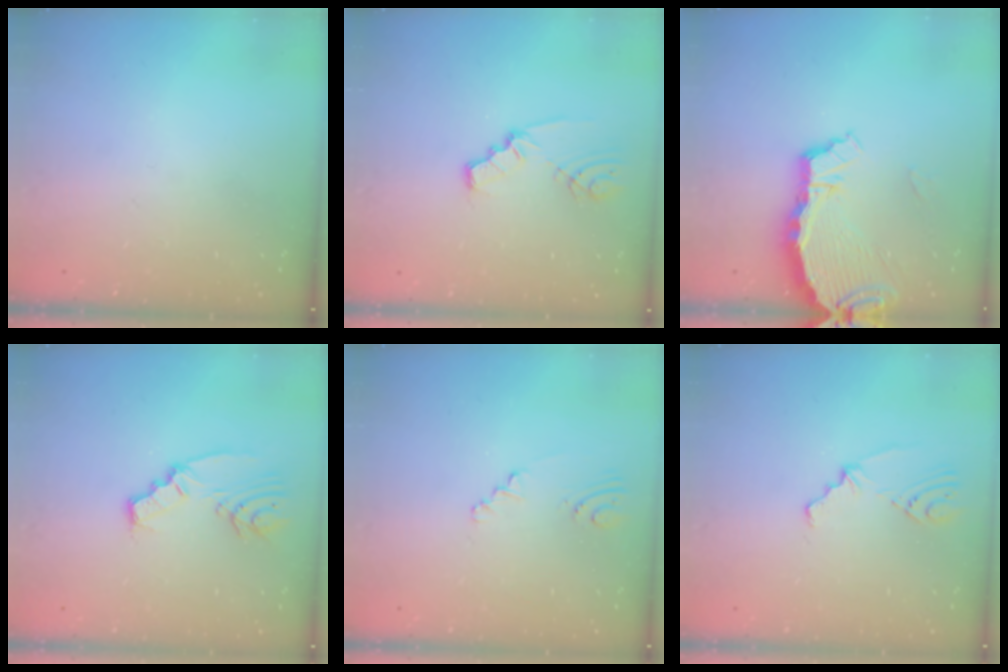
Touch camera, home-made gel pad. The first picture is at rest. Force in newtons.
{"total": 2.7, "press": 2.7, "slide": 0.3}
{"total": 5.3, "press": 5.3, "slide": 0.5}
{"total": 5.4, "press": 5.3, "slide": 0.4}
{"total": 2.0, "press": 1.6, "slide": 1.2}
{"total": 2.3, "press": 1.9, "slide": 1.4}